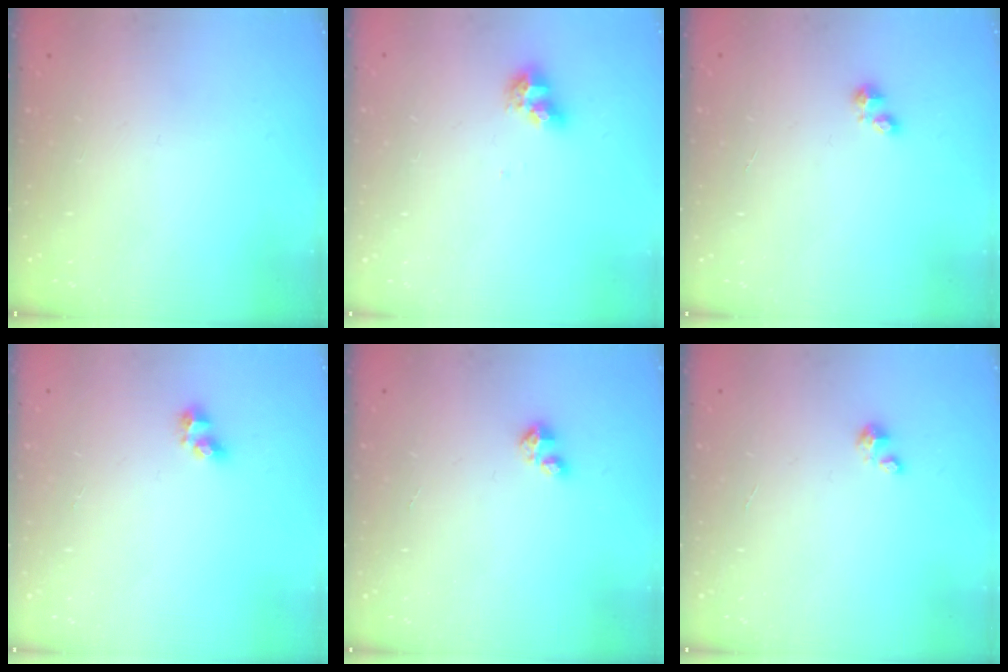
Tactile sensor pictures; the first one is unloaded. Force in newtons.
{"total": 7.1, "press": 7.1, "slide": 0.7}
{"total": 1.9, "press": 1.8, "slide": 0.2}
{"total": 4.4, "press": 4.3, "slide": 0.8}
{"total": 2.1, "press": 2.1, "slide": 0.2}
{"total": 0.6, "press": 0.6, "slide": 0.3}